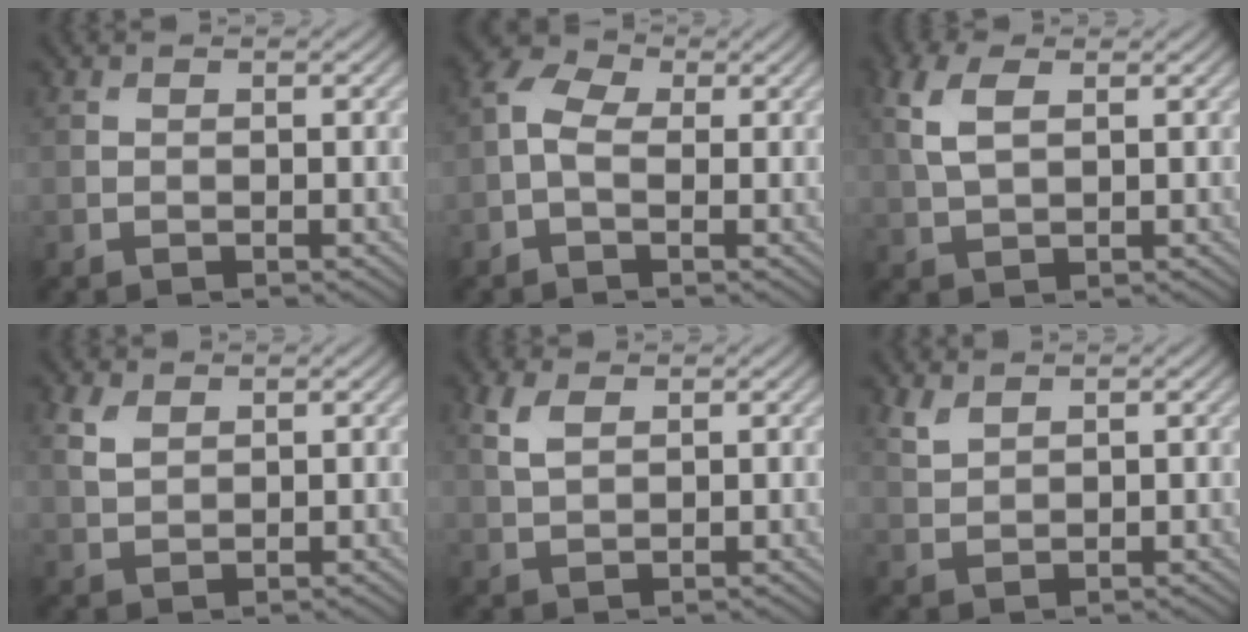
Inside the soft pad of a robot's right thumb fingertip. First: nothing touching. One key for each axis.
{"total": 4.2, "fx": -0.4, "fy": 2.5, "fz": 3.3, "tx": -0.081, "ty": 0.009, "tz": -0.022}
{"total": 4.9, "fx": 1.6, "fy": 2.5, "fz": 3.9, "tx": -0.107, "ty": 0.008, "tz": 0.031}
{"total": 2.6, "fx": 1.3, "fy": 1.5, "fz": 1.7, "tx": -0.048, "ty": 0.002, "tz": 0.029}
{"total": 2.9, "fx": 1.3, "fy": 1.5, "fz": 2.1, "tx": -0.058, "ty": 0.003, "tz": 0.028}
{"total": 2.0, "fx": 1.6, "fy": 0.7, "fz": 1.0, "tx": -0.032, "ty": 0.001, "tz": 0.040}